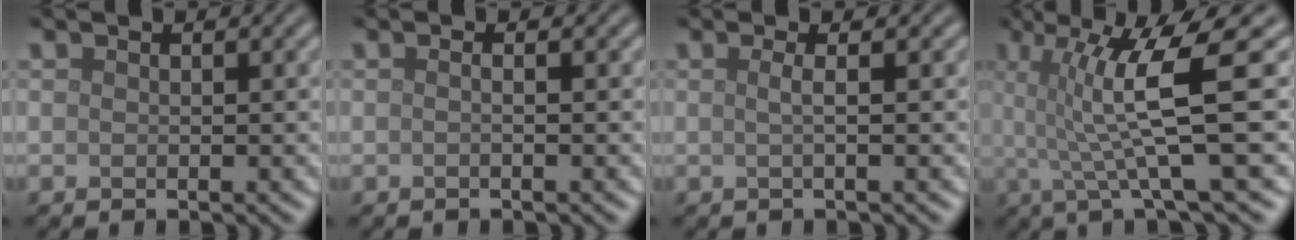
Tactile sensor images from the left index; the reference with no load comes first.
{"total": 1.2, "force": [0.1, 0.5, 1.1], "torque": [-0.006, -0.006, -0.014]}
{"total": 1.5, "force": [0.1, 0.6, 1.4], "torque": [-0.021, 0.001, -0.008]}
{"total": 7.5, "force": [0.8, 1.1, 7.4], "torque": [-0.128, 0.005, 0.012]}